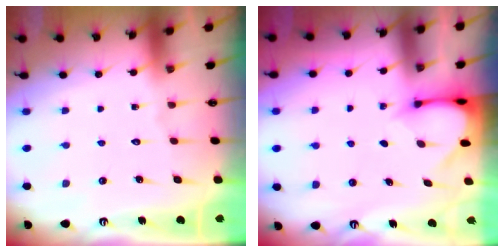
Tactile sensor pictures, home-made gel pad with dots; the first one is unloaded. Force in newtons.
{"total": 3.4, "press": 3.4, "slide": 0.3}